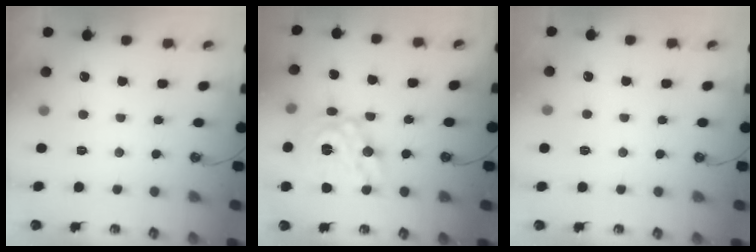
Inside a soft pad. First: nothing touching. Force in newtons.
{"total": 17.4, "press": 17.3, "slide": 1.4}
{"total": 2.4, "press": 2.4, "slide": 0.4}